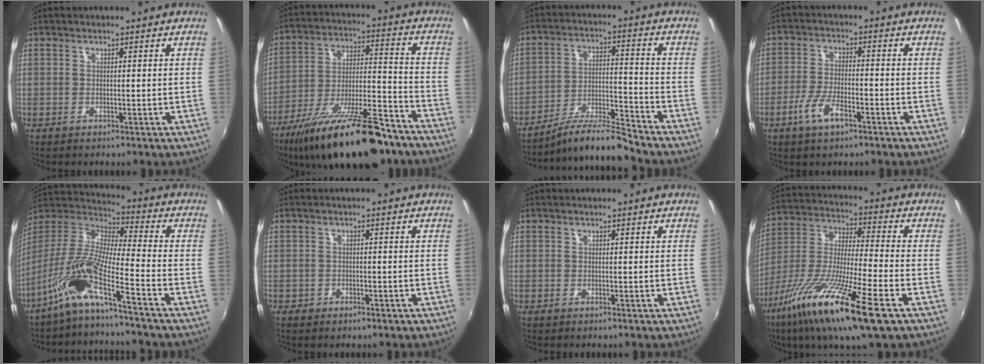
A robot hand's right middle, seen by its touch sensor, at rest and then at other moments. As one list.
[{"total": 24.0, "force": [-17.4, 6.6, 15.3], "torque": [-0.274, -0.033, -0.272]}, {"total": 9.7, "force": [-9.2, -1.1, 2.8], "torque": [-0.065, 0.011, -0.172]}, {"total": 6.7, "force": [-3.8, 2.2, 5.1], "torque": [-0.111, -0.005, -0.071]}, {"total": 12.3, "force": [-8.3, 0.1, 9.1], "torque": [-0.171, -0.002, -0.172]}, {"total": 2.1, "force": [-1.3, 1.4, 0.8], "torque": [-0.019, -0.006, -0.022]}, {"total": 0.0}, {"total": 20.3, "force": [-10.8, 2.6, 17.0], "torque": [-0.338, -0.046, -0.208]}]